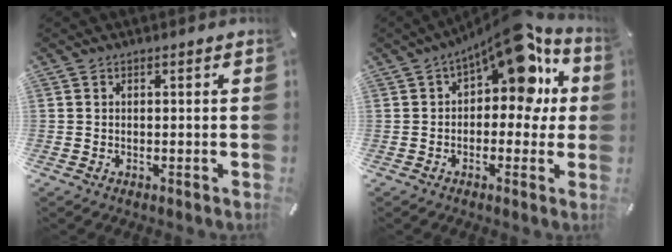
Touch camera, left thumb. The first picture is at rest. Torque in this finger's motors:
{"motor_torque": [2.49, 2.52, 0.45, -0.14, 0.18]}